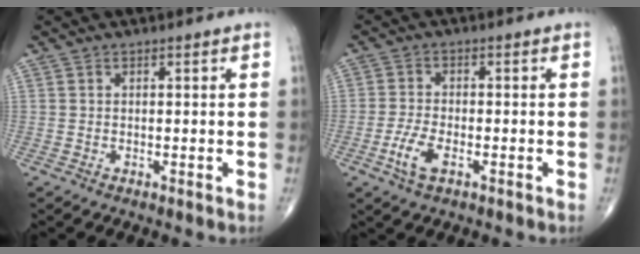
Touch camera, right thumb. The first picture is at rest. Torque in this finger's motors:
{"motor_torque": [0.00, 0.10, 0.19, 0.31, 0.18]}